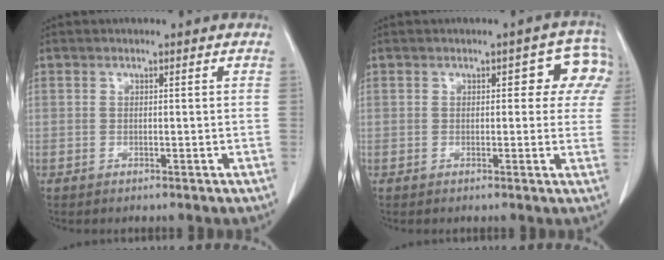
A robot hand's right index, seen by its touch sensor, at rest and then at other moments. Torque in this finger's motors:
{"motor_torque": [0.25, 0.25, 0.09, 0.01]}